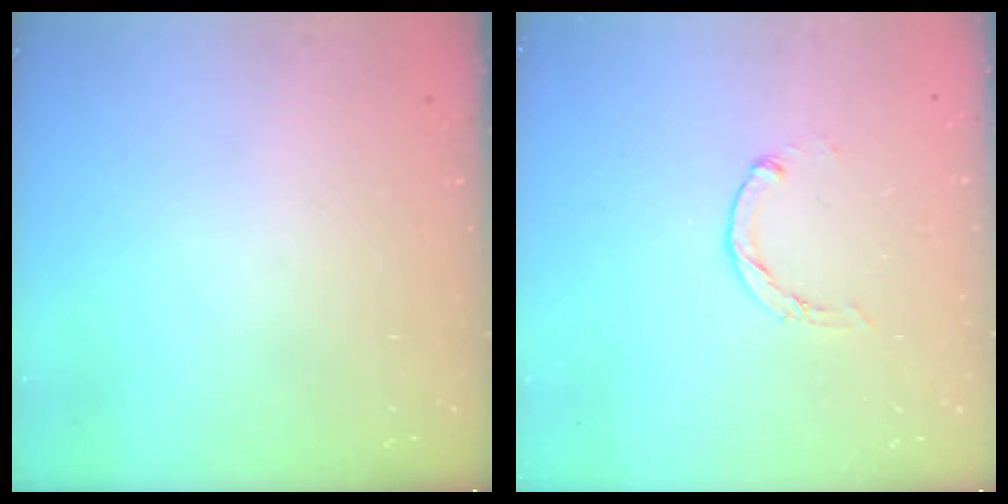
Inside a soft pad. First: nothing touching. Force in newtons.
{"total": 0.7, "press": 0.7, "slide": 0.2}